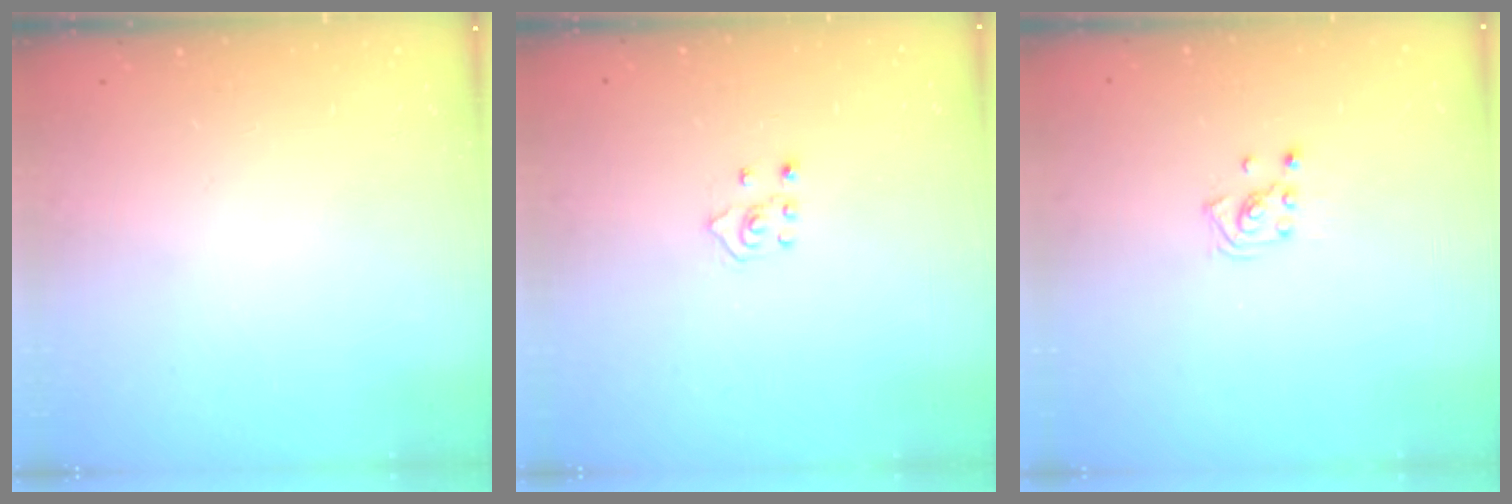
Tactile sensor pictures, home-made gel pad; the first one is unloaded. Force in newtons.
{"total": 3.9, "press": 3.8, "slide": 0.8}
{"total": 2.1, "press": 2.0, "slide": 0.8}